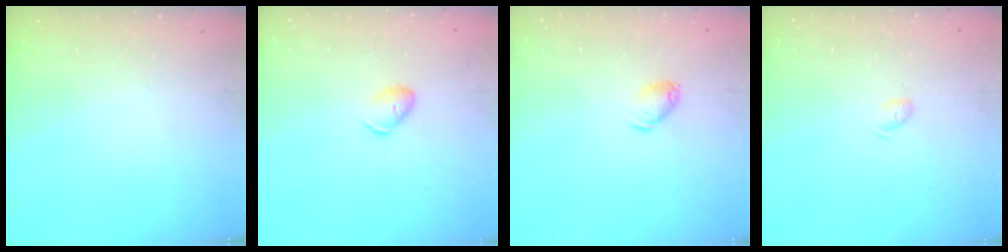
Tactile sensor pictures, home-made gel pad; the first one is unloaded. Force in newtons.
{"total": 5.5, "press": 5.4, "slide": 0.8}
{"total": 5.8, "press": 5.7, "slide": 0.7}
{"total": 3.9, "press": 3.8, "slide": 0.5}